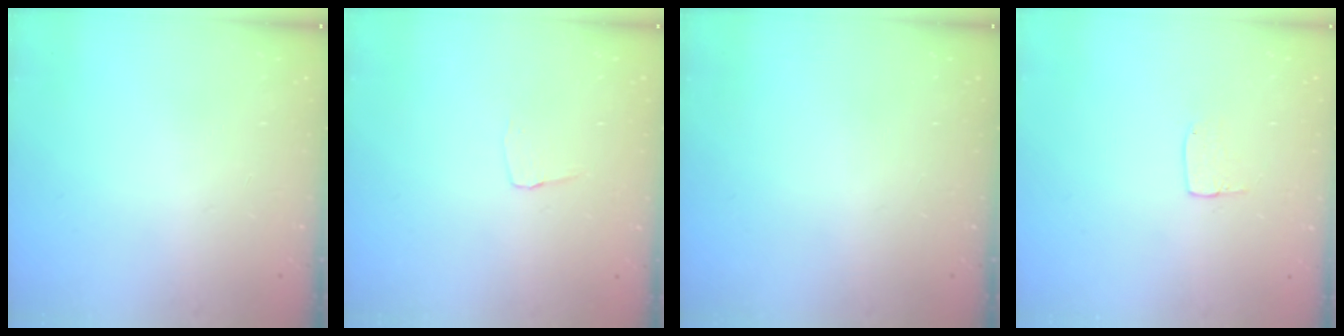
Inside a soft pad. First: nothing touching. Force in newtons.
{"total": 3.5, "press": 3.4, "slide": 0.2}
{"total": 0.0}
{"total": 3.8, "press": 3.8, "slide": 0.2}